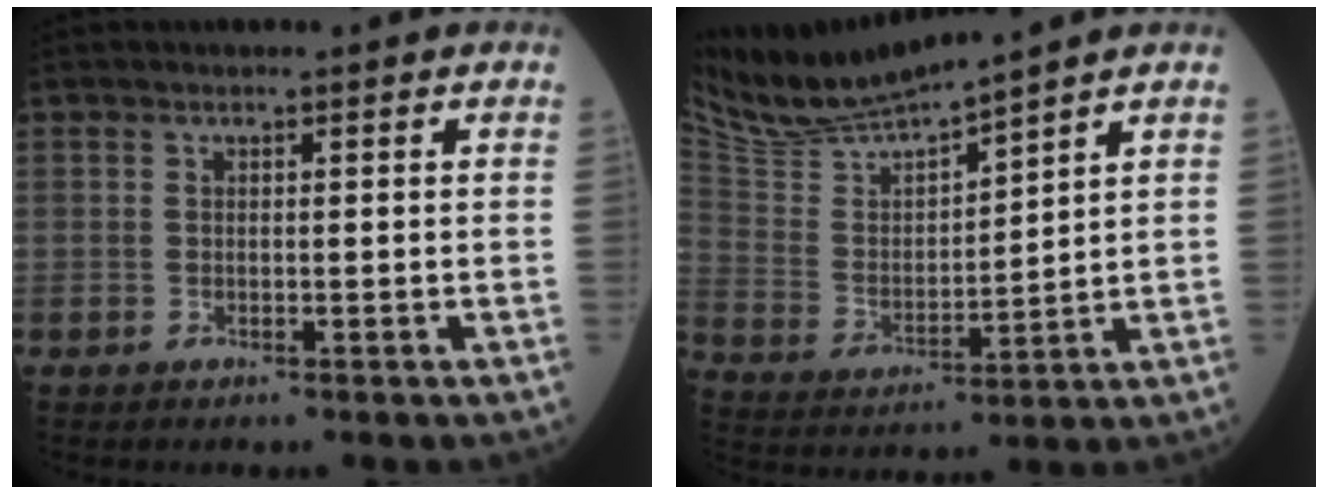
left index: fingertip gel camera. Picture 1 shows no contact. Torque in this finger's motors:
{"motor_torque": [0.47, -0.78, -0.10, -0.01]}